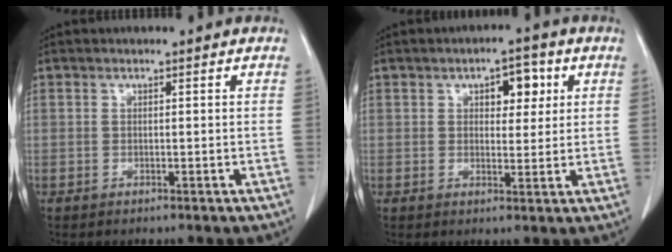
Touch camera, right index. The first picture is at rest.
{"total": 4.9, "force": [1.9, 2.6, 3.8], "torque": [-0.047, 0.010, 0.026]}